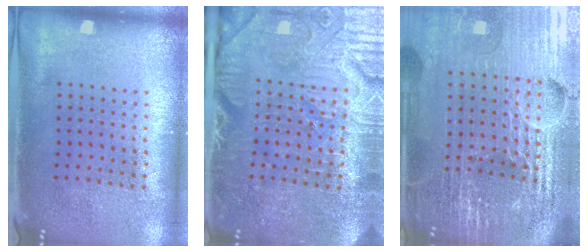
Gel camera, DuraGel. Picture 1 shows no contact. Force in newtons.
{"total": 4.0, "press": 3.9, "slide": 1.0}
{"total": 6.5, "press": 5.7, "slide": 3.2}